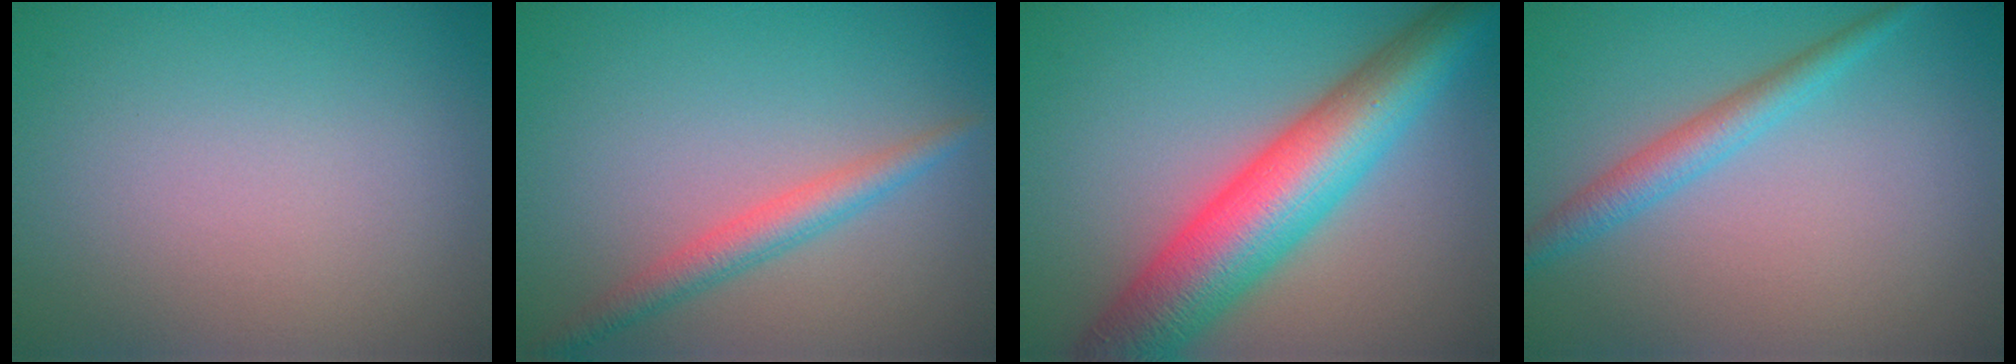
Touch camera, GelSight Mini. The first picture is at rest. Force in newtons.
{"total": 2.8, "press": 2.8, "slide": 0.1}
{"total": 10.6, "press": 10.6, "slide": 0.0}
{"total": 2.7, "press": 2.7, "slide": 0.1}